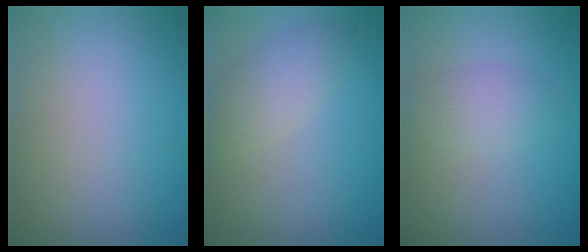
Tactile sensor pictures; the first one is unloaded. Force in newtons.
{"total": 2.9, "press": 2.9, "slide": 0.2}
{"total": 2.1, "press": 2.1, "slide": 0.1}